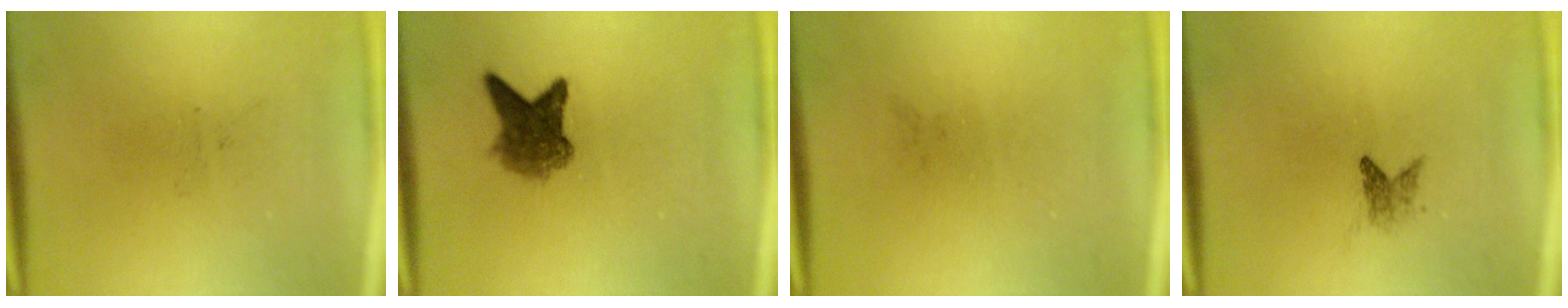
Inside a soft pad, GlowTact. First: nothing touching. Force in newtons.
{"total": 5.2}
{"total": 0.0}
{"total": 1.2}